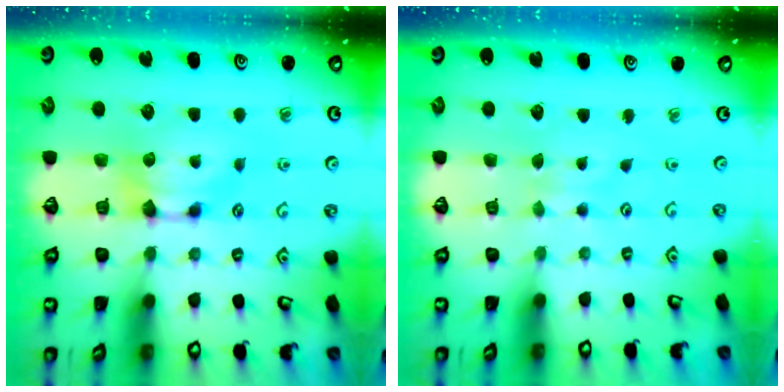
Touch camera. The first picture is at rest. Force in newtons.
{"total": 2.8, "press": 2.7, "slide": 0.4}